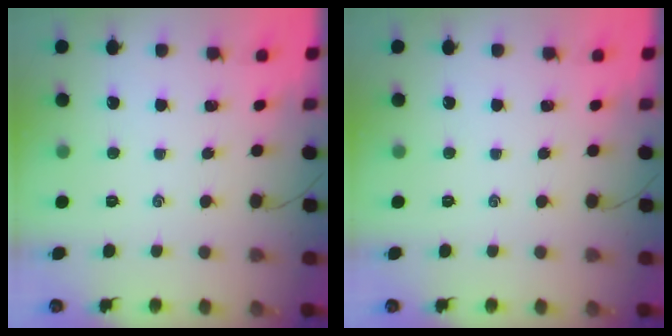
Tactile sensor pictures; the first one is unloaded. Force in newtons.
{"total": 0.0}